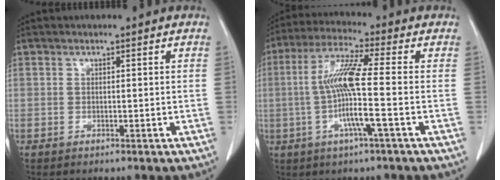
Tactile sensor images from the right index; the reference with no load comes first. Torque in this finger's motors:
{"motor_torque": [1.85, -0.29, 1.00, 0.16]}